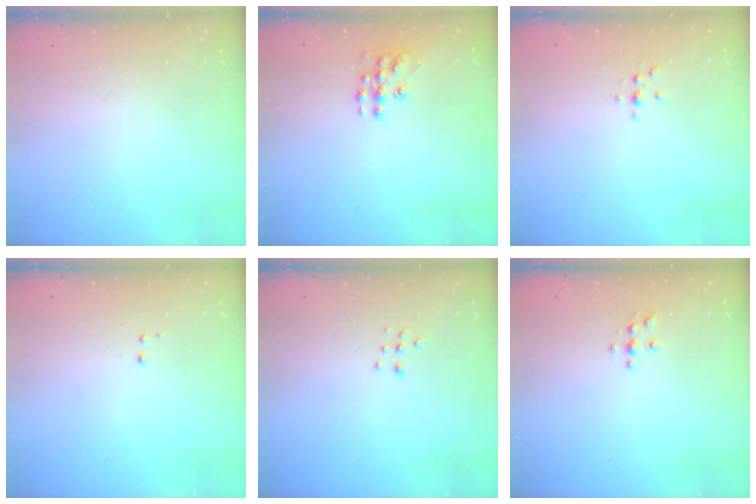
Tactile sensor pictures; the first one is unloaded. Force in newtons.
{"total": 10.0, "press": 10.0, "slide": 0.7}
{"total": 2.3, "press": 2.2, "slide": 0.2}
{"total": 2.9, "press": 2.8, "slide": 0.7}
{"total": 5.9, "press": 5.9, "slide": 0.4}
{"total": 4.3, "press": 4.3, "slide": 0.5}